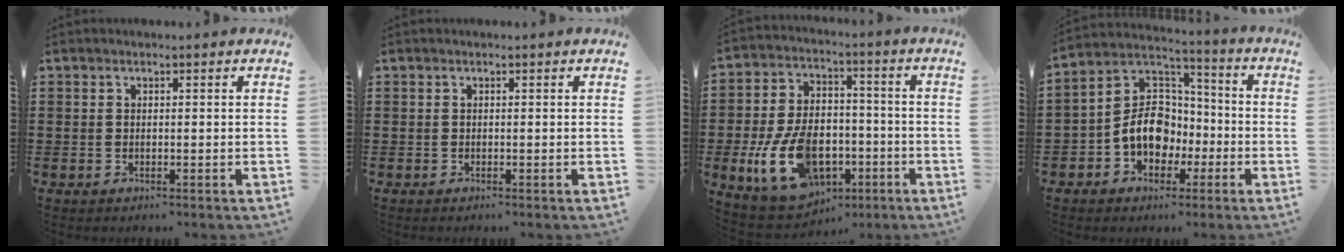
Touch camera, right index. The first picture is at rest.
{"total": 0.0}
{"total": 14.9, "force": [-4.1, 9.8, 10.4], "torque": [-0.216, 0.008, -0.071]}
{"total": 10.1, "force": [-3.0, 7.8, 5.8], "torque": [-0.140, 0.016, -0.062]}